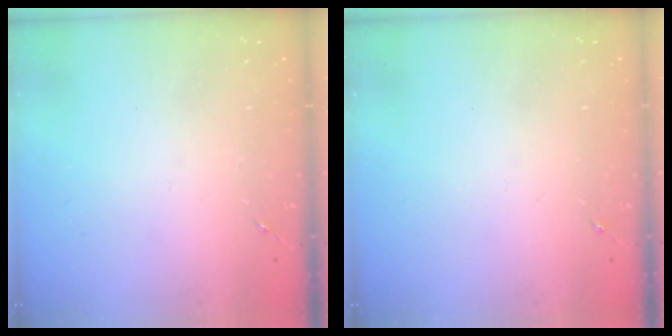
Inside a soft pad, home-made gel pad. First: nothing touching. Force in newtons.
{"total": 0.0}